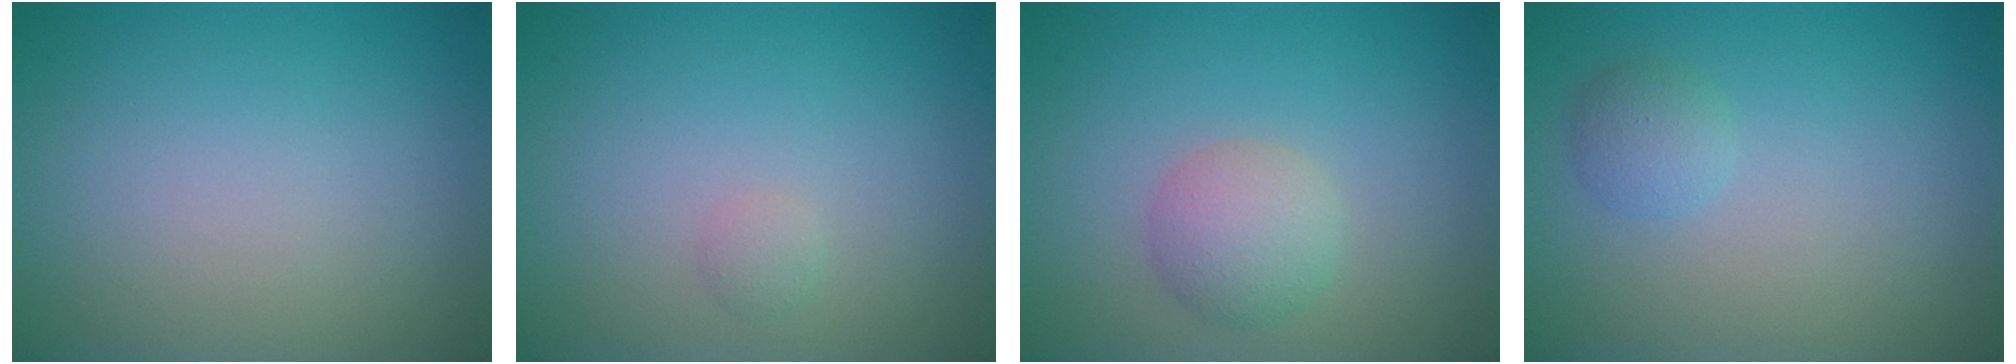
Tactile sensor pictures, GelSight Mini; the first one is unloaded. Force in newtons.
{"total": 0.7, "press": 0.7, "slide": 0.0}
{"total": 2.9, "press": 2.9, "slide": 0.0}
{"total": 1.4, "press": 1.4, "slide": 0.1}